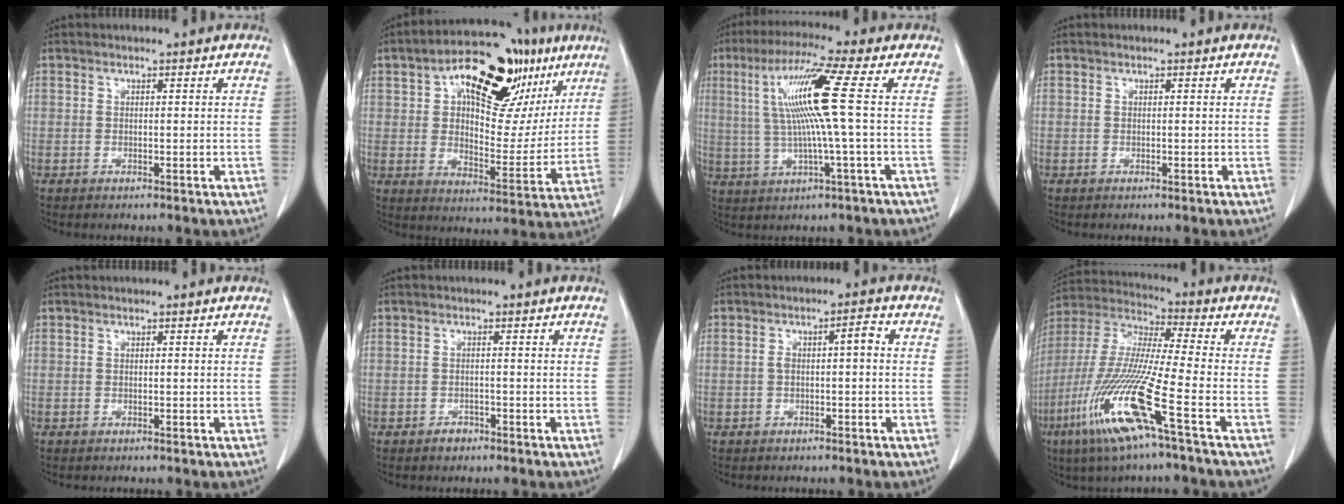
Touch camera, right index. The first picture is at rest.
{"total": 23.2, "force": [11.2, 11.4, 16.9], "torque": [-0.254, 0.047, 0.171]}
{"total": 11.3, "force": [1.9, -1.5, 11.0], "torque": [-0.215, 0.014, 0.036]}
{"total": 0.0}
{"total": 0.0}
{"total": 1.5, "force": [-1.0, 1.0, 0.4], "torque": [-0.005, 0.004, -0.014]}
{"total": 3.0, "force": [0.1, 0.7, 3.0], "torque": [-0.054, 0.016, 0.002]}
{"total": 16.3, "force": [-7.4, -0.3, 14.6], "torque": [-0.314, -0.030, -0.150]}